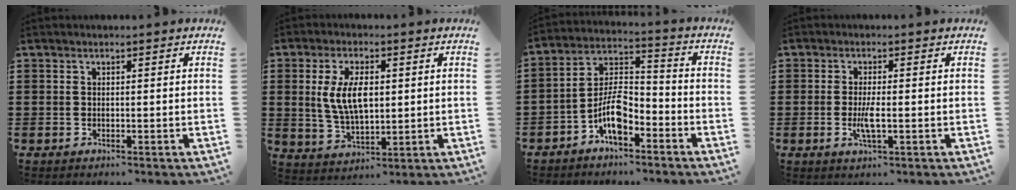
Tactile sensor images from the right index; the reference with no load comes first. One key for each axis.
{"total": 7.7, "fx": 1.0, "fy": 3.8, "fz": 6.7, "tx": -0.130, "ty": 0.005, "tz": 0.014}
{"total": 7.8, "fx": -4.4, "fy": 3.3, "fz": 5.5, "tx": -0.120, "ty": 0.006, "tz": -0.087}
{"total": 3.3, "fx": -0.8, "fy": 0.6, "fz": 3.1, "tx": -0.068, "ty": -0.006, "tz": -0.019}